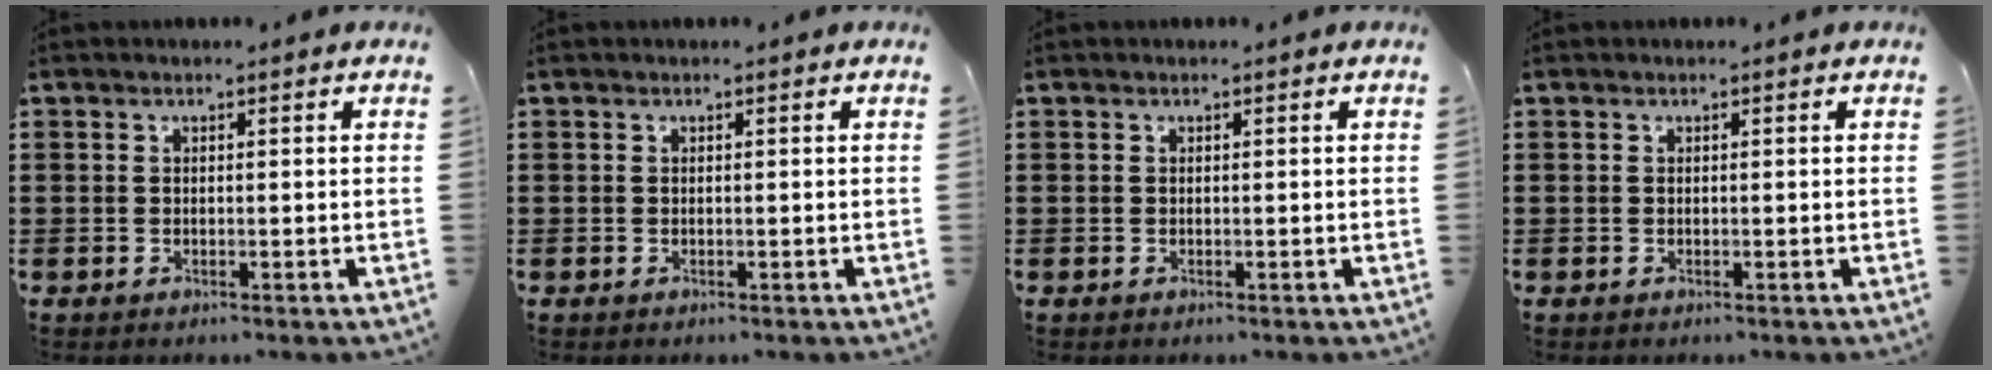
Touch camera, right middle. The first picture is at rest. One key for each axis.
{"total": 0.0}
{"total": 0.0}
{"total": 0.0}